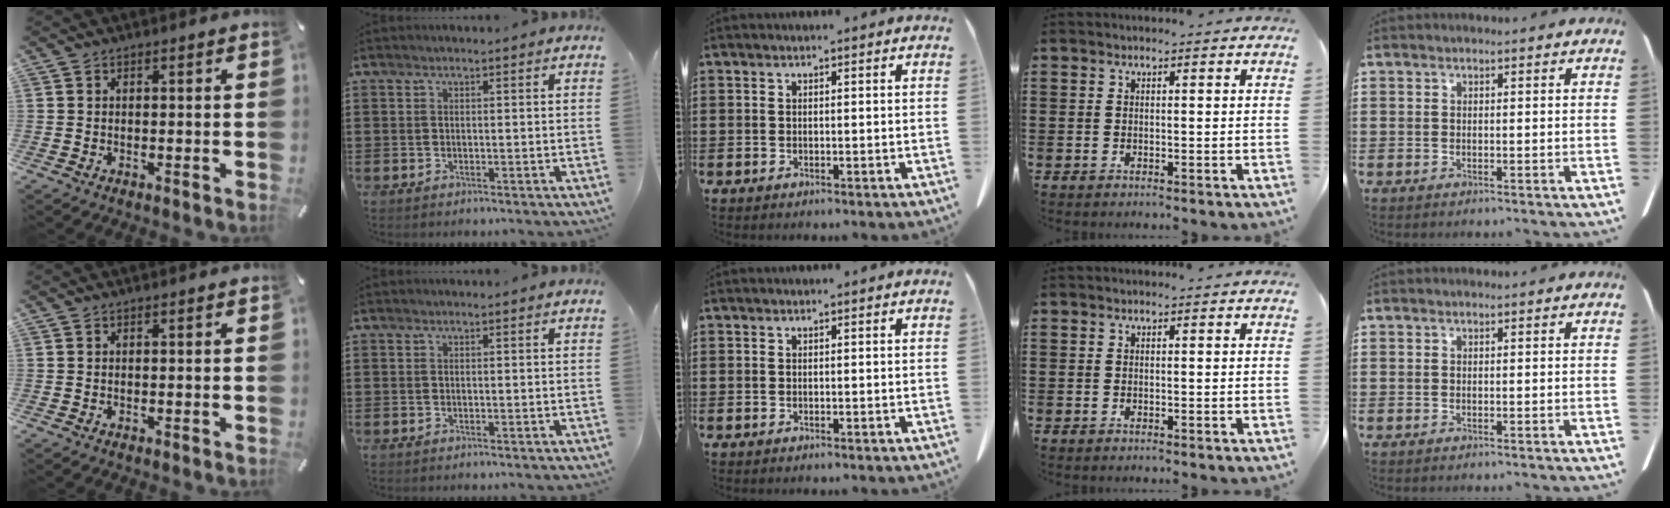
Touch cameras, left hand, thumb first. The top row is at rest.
{}